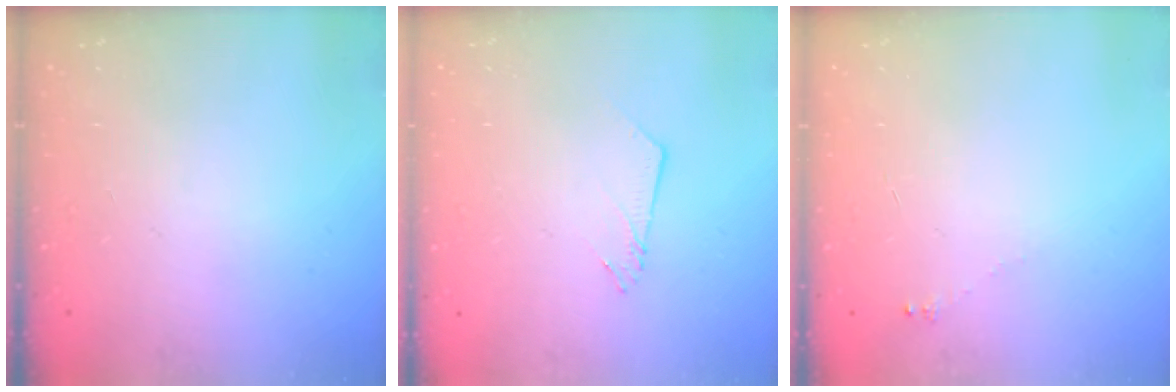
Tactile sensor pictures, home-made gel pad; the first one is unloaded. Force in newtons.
{"total": 4.2, "press": 4.2, "slide": 0.2}
{"total": 1.7, "press": 1.6, "slide": 0.2}